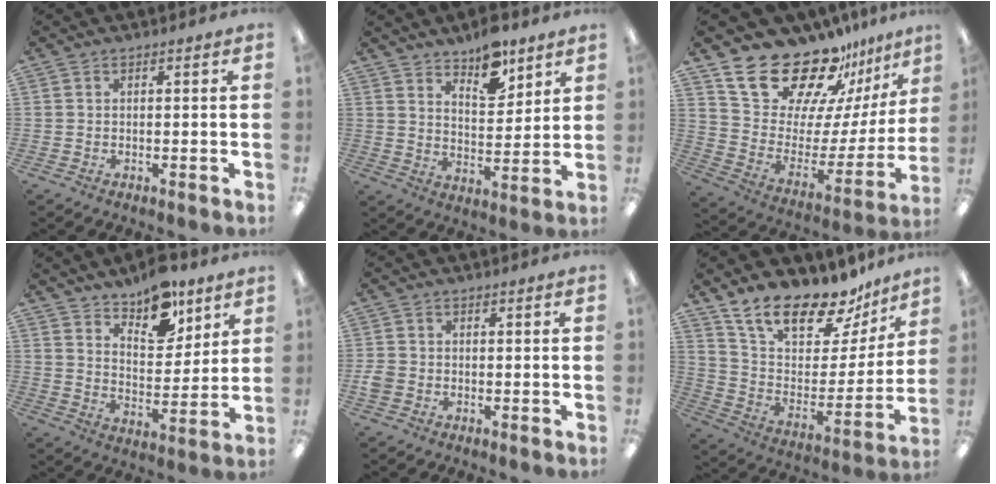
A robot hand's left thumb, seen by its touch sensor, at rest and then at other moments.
{"total": 9.9, "force": [7.9, 4.2, 4.3], "torque": [-0.051, -0.048, 0.139]}
{"total": 24.7, "force": [20.0, 10.3, 10.2], "torque": [-0.165, -0.143, 0.357]}
{"total": 11.8, "force": [9.4, 5.5, 4.6], "torque": [-0.058, -0.060, 0.170]}
{"total": 2.8, "force": [-0.8, 2.4, 1.2], "torque": [-0.009, 0.005, -0.017]}
{"total": 20.0, "force": [16.1, 7.9, 8.9], "torque": [-0.152, -0.115, 0.284]}